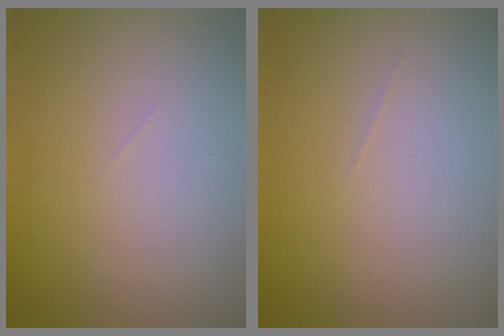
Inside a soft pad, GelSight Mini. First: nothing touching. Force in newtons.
{"total": 0.0}